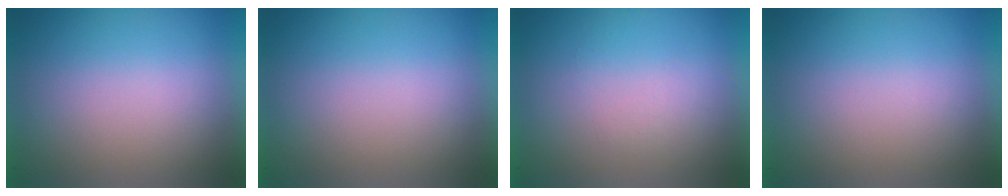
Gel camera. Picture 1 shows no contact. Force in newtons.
{"total": 0.0}
{"total": 1.2}
{"total": 0.0}